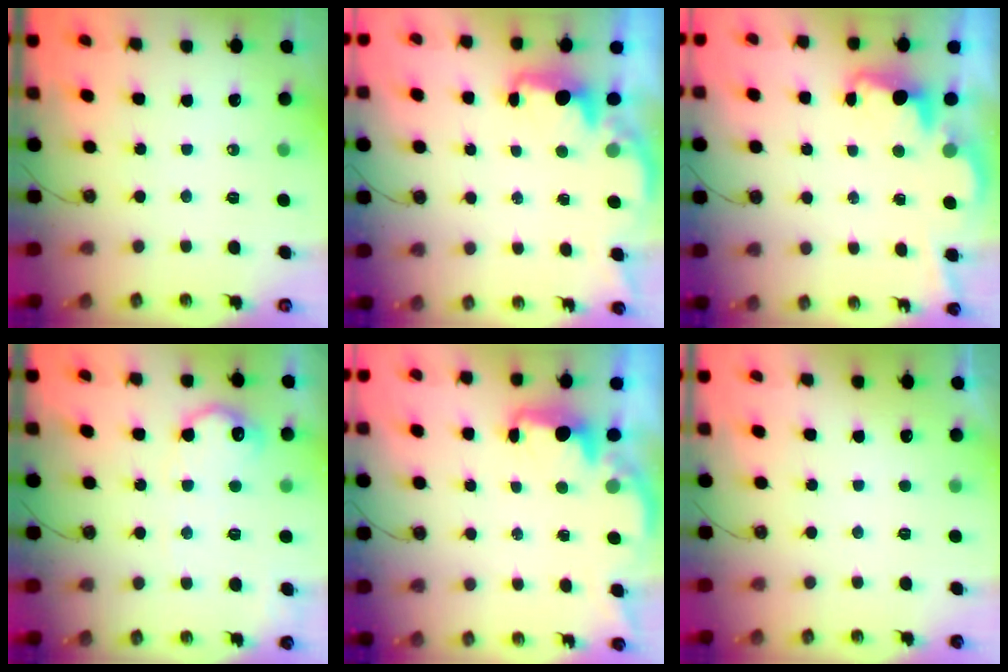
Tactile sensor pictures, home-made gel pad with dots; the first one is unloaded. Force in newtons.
{"total": 2.0, "press": 1.8, "slide": 0.8}
{"total": 3.6, "press": 3.5, "slide": 0.7}
{"total": 12.9, "press": 12.9, "slide": 0.5}
{"total": 2.1, "press": 2.0, "slide": 0.8}
{"total": 0.0}